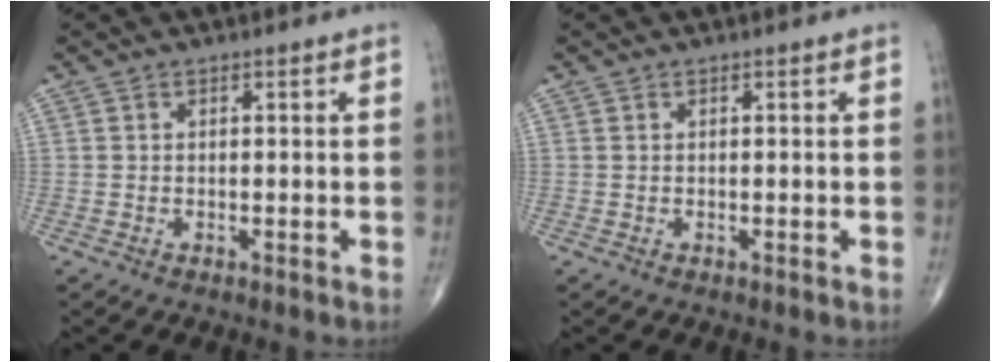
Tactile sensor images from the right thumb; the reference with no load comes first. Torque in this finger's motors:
{"motor_torque": [0.15, 0.42, -0.13, -0.01, -0.02]}